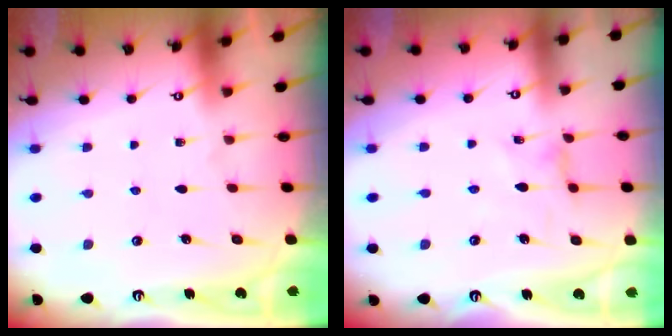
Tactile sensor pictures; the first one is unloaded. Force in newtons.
{"total": 1.4, "press": 1.3, "slide": 0.3}